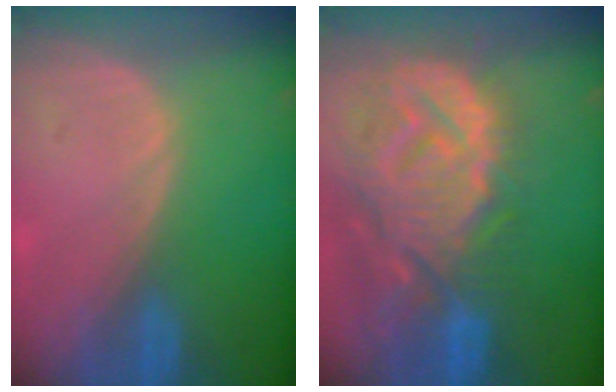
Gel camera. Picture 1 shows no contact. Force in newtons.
{"total": 14.4, "press": 12.4, "slide": 7.3}